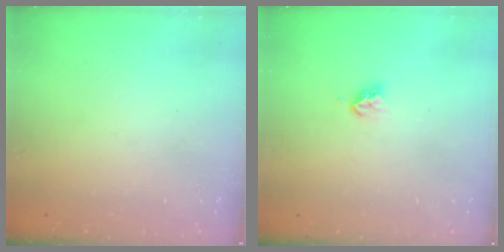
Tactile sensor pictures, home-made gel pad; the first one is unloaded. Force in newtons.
{"total": 4.0, "press": 3.9, "slide": 0.4}